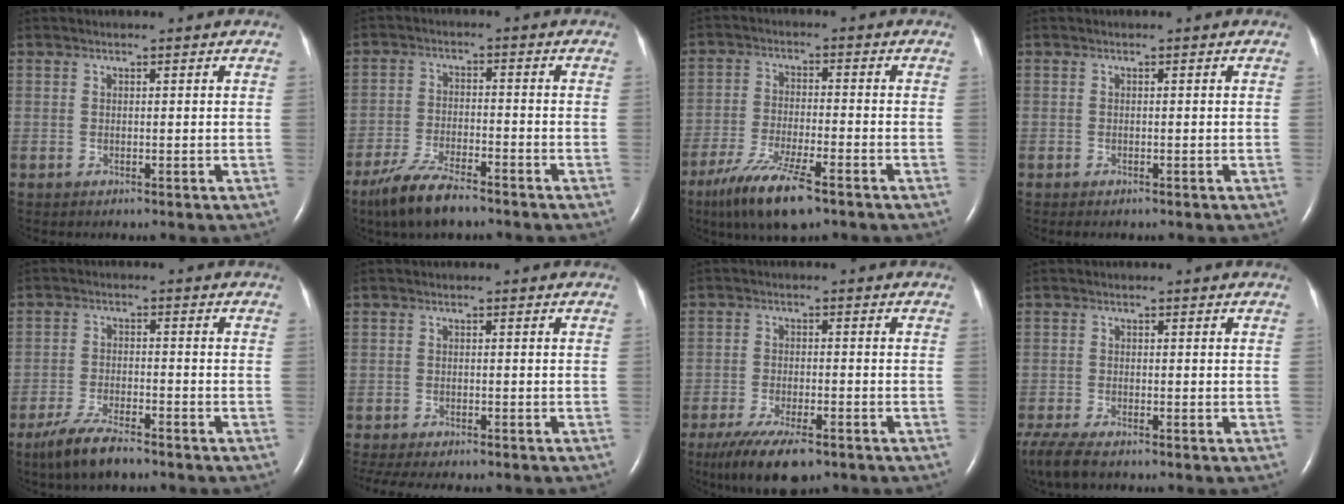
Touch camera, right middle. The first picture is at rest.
{"total": 8.2, "force": [-6.3, 1.6, 5.1], "torque": [-0.107, -0.019, -0.116]}
{"total": 10.1, "force": [-6.7, 1.7, 7.4], "torque": [-0.146, -0.024, -0.118]}
{"total": 0.5, "force": [-0.5, 0.1, 0.3], "torque": [-0.010, -0.003, -0.006]}
{"total": 6.8, "force": [-5.2, 1.2, 4.2], "torque": [-0.094, -0.016, -0.096]}
{"total": 11.7, "force": [-9.9, 2.9, 5.4], "torque": [-0.087, -0.011, -0.130]}
{"total": 9.9, "force": [-6.9, 2.9, 6.4], "torque": [-0.111, -0.017, -0.112]}
{"total": 7.3, "force": [-5.7, 1.8, 4.2], "torque": [-0.079, -0.018, -0.097]}